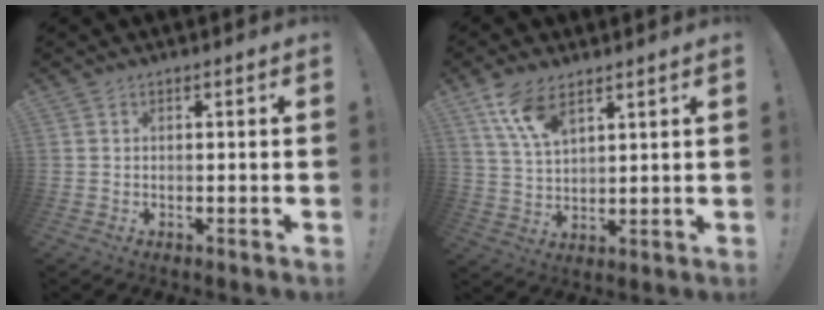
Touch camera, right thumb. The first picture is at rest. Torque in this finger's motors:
{"motor_torque": [0.20, 0.15, 0.70, 0.88, 0.02]}